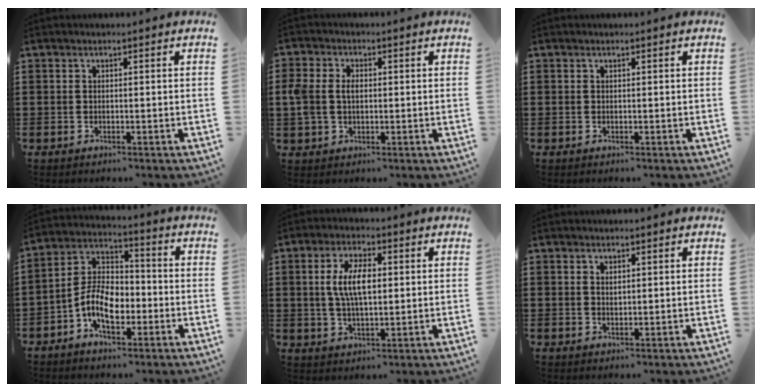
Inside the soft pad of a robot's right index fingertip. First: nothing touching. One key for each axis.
{"total": 3.7, "fx": 0.2, "fy": 2.7, "fz": 2.5, "tx": -0.070, "ty": 0.006, "tz": -0.003}
{"total": 0.0}
{"total": 8.7, "fx": -3.4, "fy": 5.1, "fz": 6.2, "tx": -0.145, "ty": 0.005, "tz": -0.068}
{"total": 7.1, "fx": 0.9, "fy": 3.0, "fz": 6.3, "tx": -0.133, "ty": 0.008, "tz": 0.011}
{"total": 0.8, "fx": 0.5, "fy": 0.5, "fz": 0.5, "tx": -0.011, "ty": 0.003, "tz": 0.009}